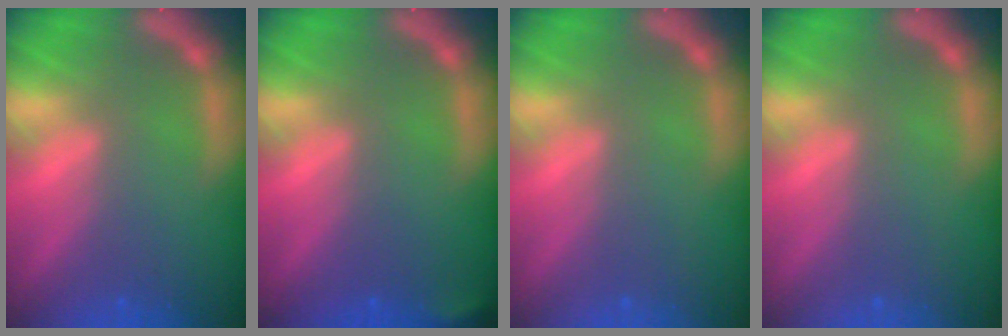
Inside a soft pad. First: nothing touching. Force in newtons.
{"total": 1.4}
{"total": 0.0}
{"total": 0.0}